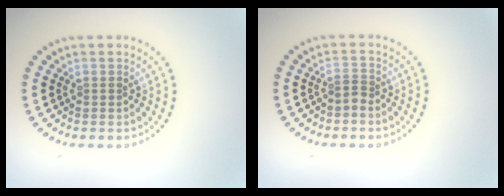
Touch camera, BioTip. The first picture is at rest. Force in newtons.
{"total": 1.0, "press": 0.6, "slide": 0.8}